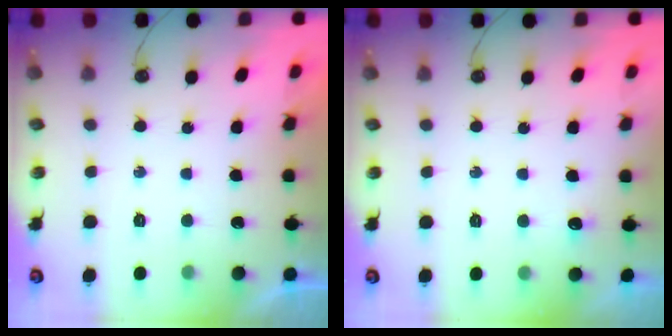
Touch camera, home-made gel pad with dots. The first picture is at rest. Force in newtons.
{"total": 4.7, "press": 4.5, "slide": 1.3}